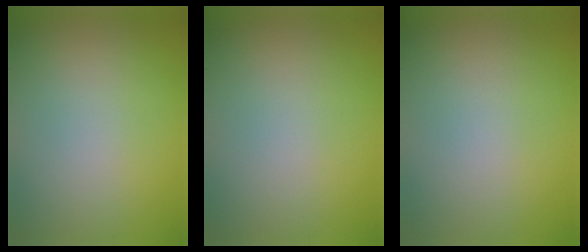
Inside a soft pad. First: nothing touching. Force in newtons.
{"total": 0.0}
{"total": 0.0}